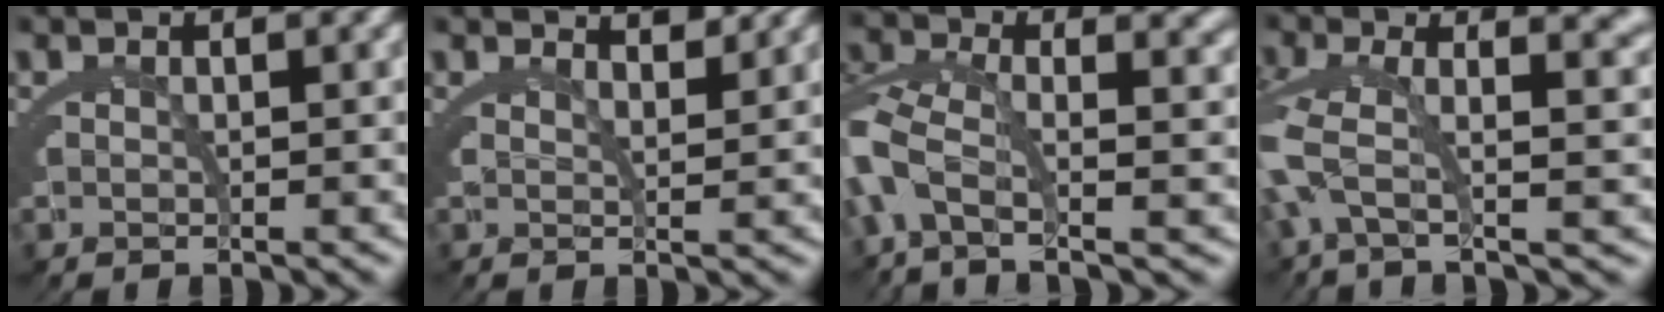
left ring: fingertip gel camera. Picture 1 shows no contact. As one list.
[{"total": 2.5, "force": [2.3, -0.5, 0.8], "torque": [-0.008, -0.005, 0.040]}, {"total": 4.8, "force": [-0.4, 2.3, 4.2], "torque": [-0.116, -0.030, 0.005]}, {"total": 6.2, "force": [1.4, 1.8, 5.7], "torque": [-0.115, -0.013, 0.025]}]